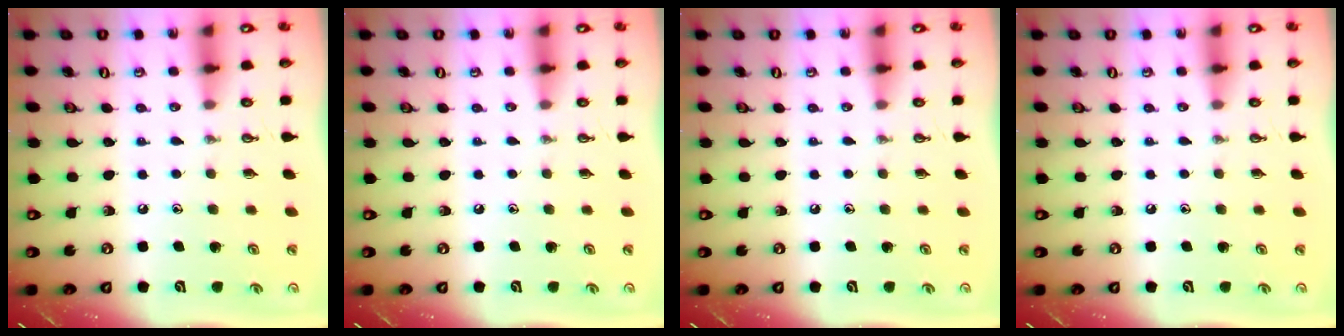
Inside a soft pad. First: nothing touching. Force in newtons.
{"total": 0.0}
{"total": 0.0}
{"total": 0.0}